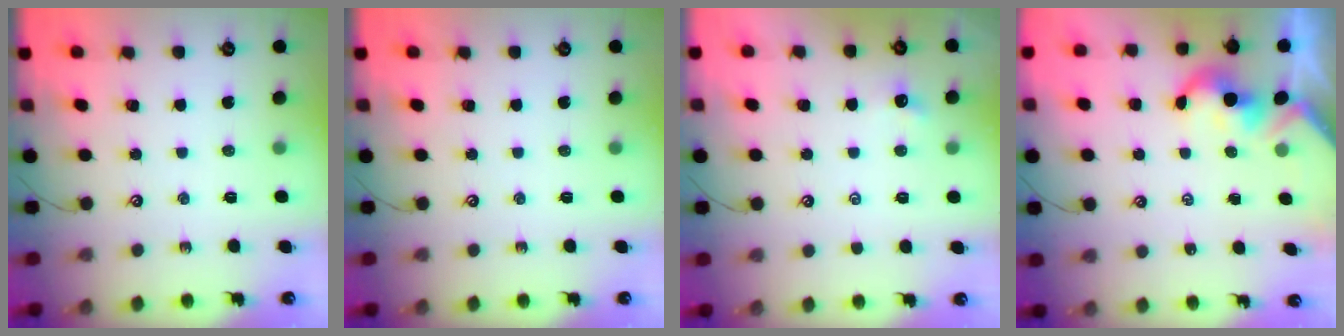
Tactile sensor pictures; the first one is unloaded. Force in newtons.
{"total": 0.0}
{"total": 0.0}
{"total": 2.5, "press": 2.5, "slide": 0.2}